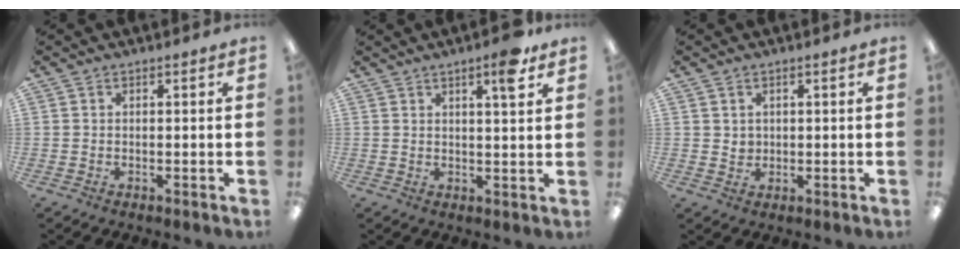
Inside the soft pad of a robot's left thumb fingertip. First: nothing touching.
{"total": 5.7, "force": [3.6, 0.8, 4.3], "torque": [-0.062, -0.014, 0.053]}
{"total": 2.3, "force": [1.1, 1.9, 0.8], "torque": [-0.011, 0.001, 0.017]}